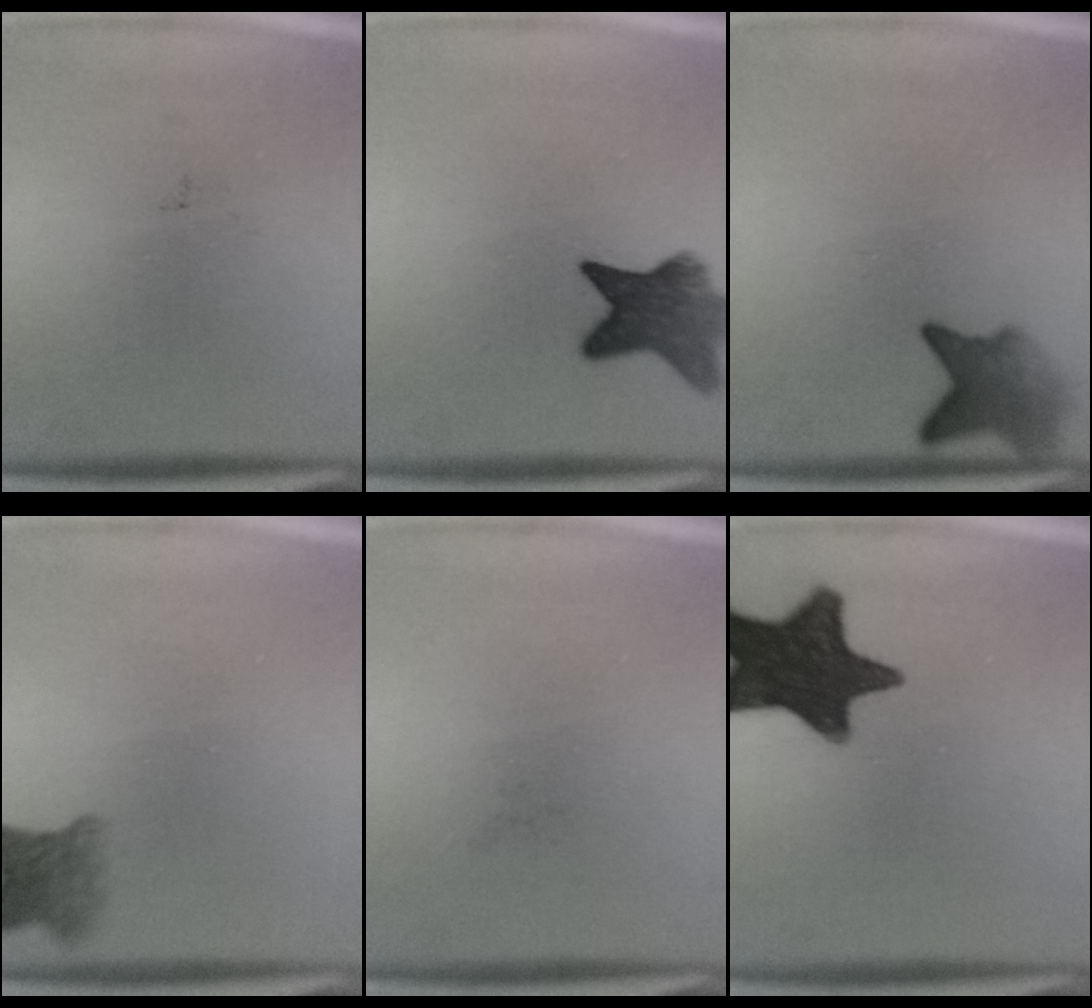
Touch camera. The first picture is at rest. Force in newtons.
{"total": 8.4}
{"total": 5.0}
{"total": 4.1}
{"total": 0.0}
{"total": 16.3}